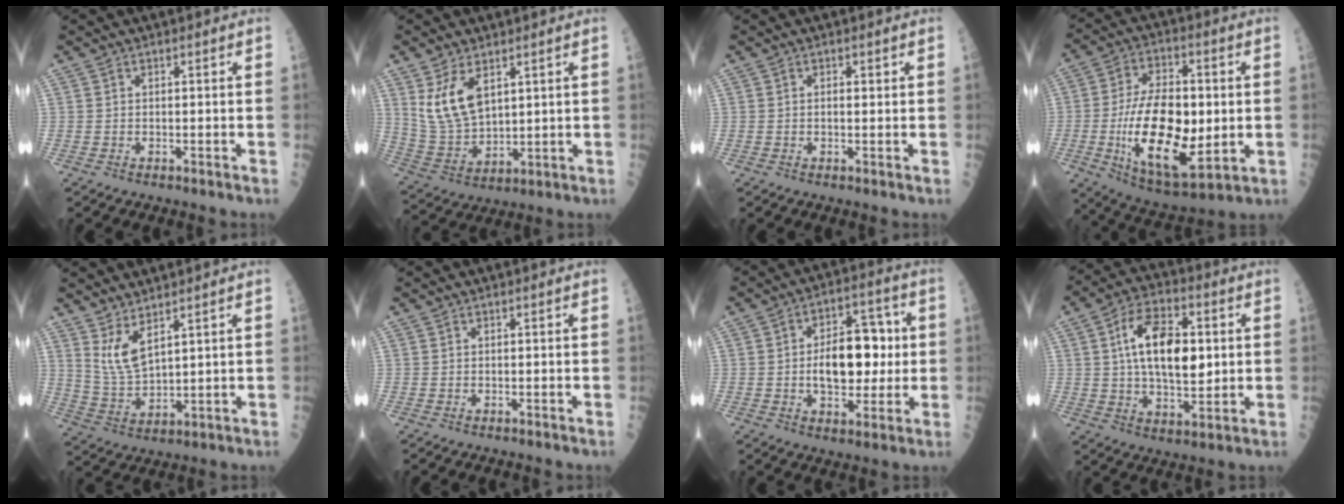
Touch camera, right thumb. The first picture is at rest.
{"total": 10.2, "force": [4.5, 5.6, 7.3], "torque": [-0.132, -0.021, 0.106]}
{"total": 1.0, "force": [0.2, 0.5, 0.9], "torque": [-0.016, 0.000, 0.004]}
{"total": 21.3, "force": [-2.2, 9.9, 18.7], "torque": [-0.320, -0.006, -0.023]}
{"total": 6.6, "force": [4.1, 2.0, 4.8], "torque": [-0.096, -0.041, 0.092]}
{"total": 0.0}
{"total": 13.9, "force": [0.3, 8.1, 11.3], "torque": [-0.130, 0.021, 0.005]}
{"total": 15.9, "force": [2.5, 8.2, 13.4], "torque": [-0.204, 0.003, 0.040]}